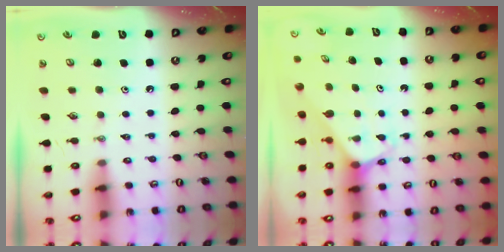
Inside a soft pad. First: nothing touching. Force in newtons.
{"total": 2.4, "press": 2.4, "slide": 0.2}